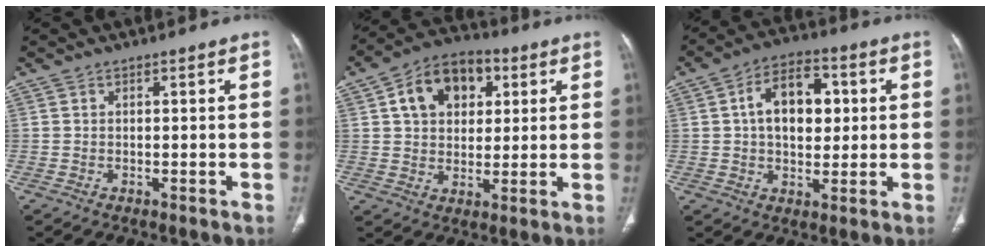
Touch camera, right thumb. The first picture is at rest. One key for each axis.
{"total": 12.9, "fx": 4.3, "fy": 9.1, "fz": 8.1, "tx": -0.095, "ty": 0.003, "tz": 0.063}
{"total": 12.1, "fx": 1.9, "fy": 7.7, "fz": 9.1, "tx": -0.116, "ty": 0.012, "tz": 0.026}